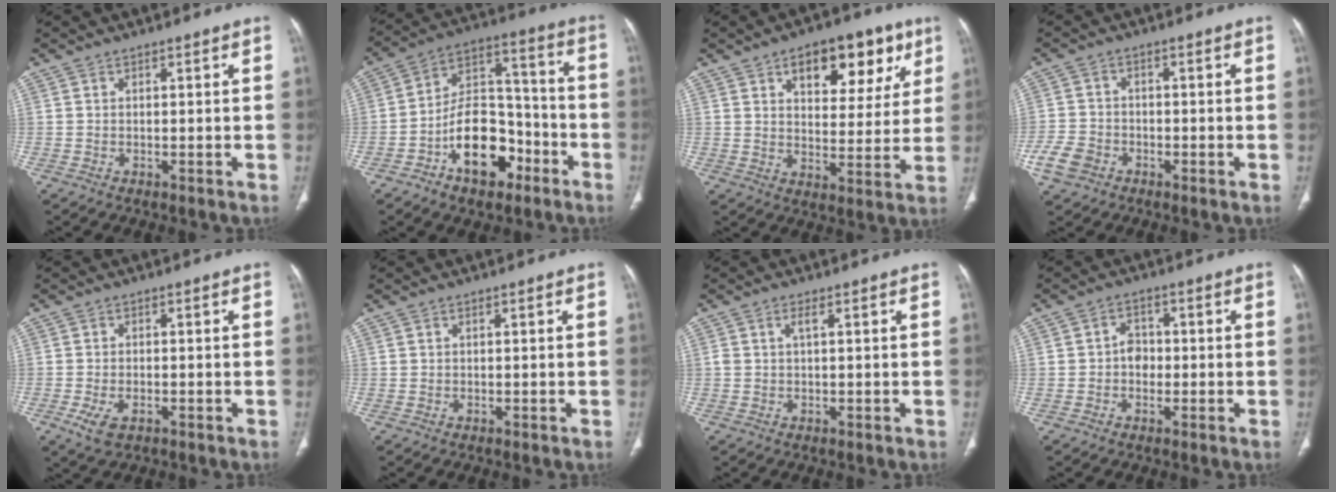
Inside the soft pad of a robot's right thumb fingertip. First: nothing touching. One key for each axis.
{"total": 16.1, "fx": -7.4, "fy": 9.6, "fz": 10.5, "tx": -0.138, "ty": 0.069, "tz": -0.124}
{"total": 15.8, "fx": 8.0, "fy": 8.5, "fz": 10.6, "tx": -0.091, "ty": -0.023, "tz": 0.115}
{"total": 5.6, "fx": -2.8, "fy": 4.2, "fz": 2.5, "tx": -0.049, "ty": 0.016, "tz": -0.051}
{"total": 4.2, "fx": -1.8, "fy": 2.3, "fz": 3.0, "tx": -0.066, "ty": 0.000, "tz": -0.027}
{"total": 0.0}
{"total": 1.6, "fx": 0.6, "fy": 0.5, "fz": 1.4, "tx": -0.036, "ty": 0.008, "tz": 0.014}
{"total": 3.4, "fx": -0.4, "fy": 2.8, "fz": 1.8, "tx": -0.010, "ty": 0.010, "tz": -0.016}